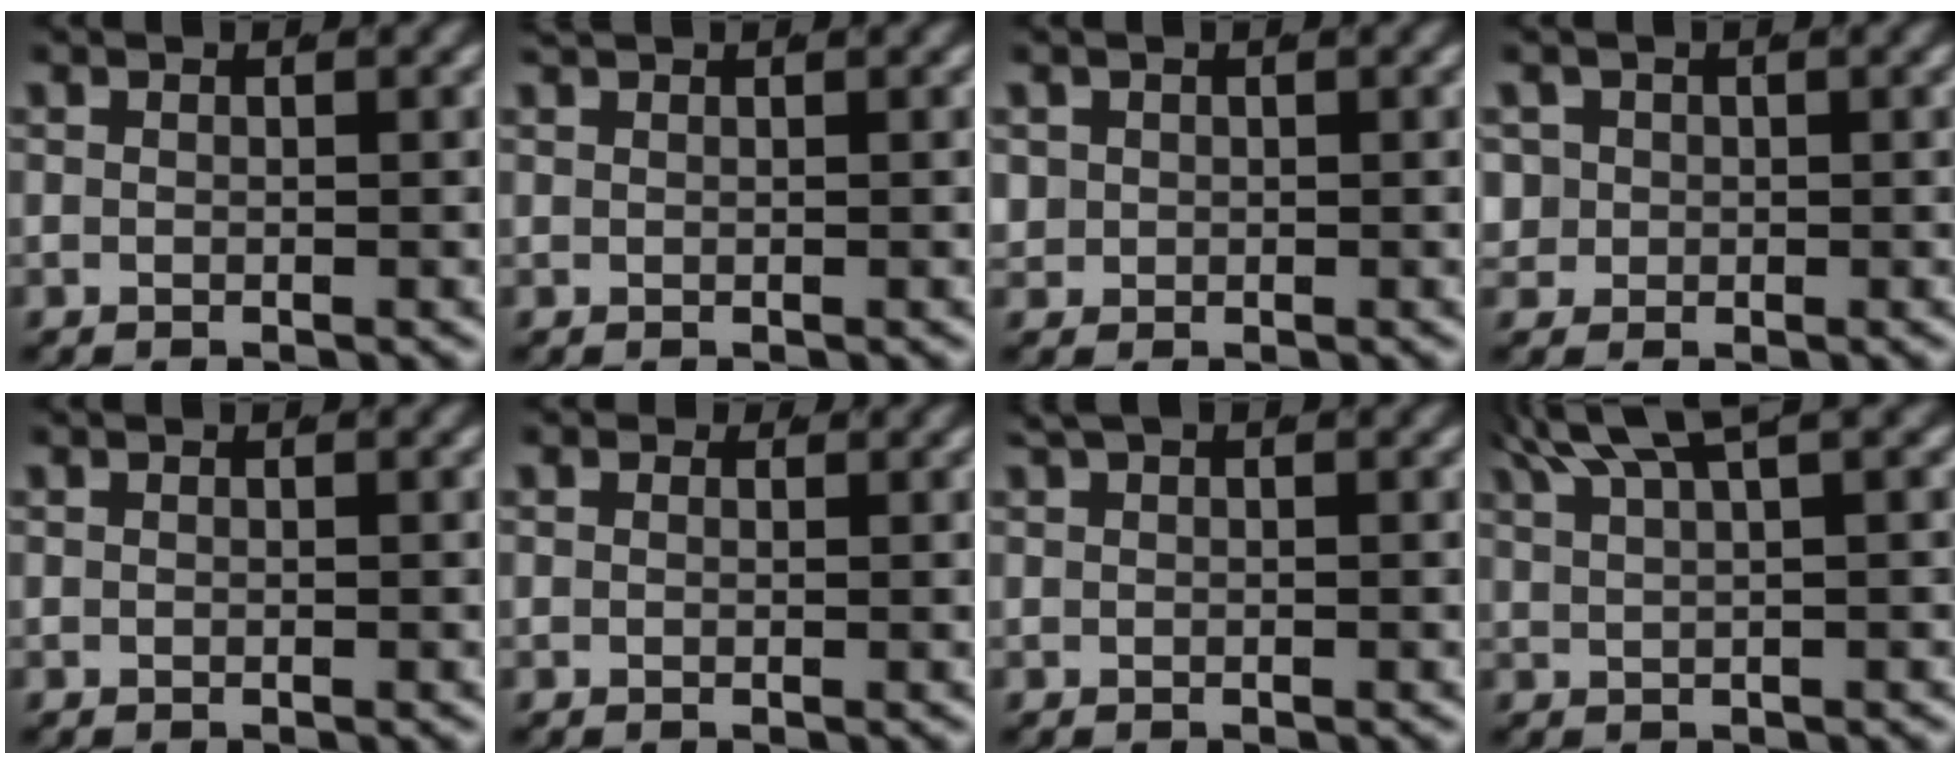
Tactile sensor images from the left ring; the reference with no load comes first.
{"total": 0.8, "force": [0.6, -0.6, 0.1], "torque": [0.002, 0.000, 0.013]}
{"total": 1.9, "force": [0.2, 1.8, 0.6], "torque": [-0.029, -0.013, 0.011]}
{"total": 3.3, "force": [0.2, 3.1, 1.1], "torque": [-0.038, -0.016, 0.011]}
{"total": 0.0}
{"total": 0.6, "force": [0.3, 0.5, 0.2], "torque": [-0.002, -0.005, 0.006]}
{"total": 0.8, "force": [0.6, -0.2, 0.4], "torque": [-0.010, 0.004, 0.013]}
{"total": 4.3, "force": [3.3, 0.5, 2.7], "torque": [-0.036, 0.016, 0.056]}